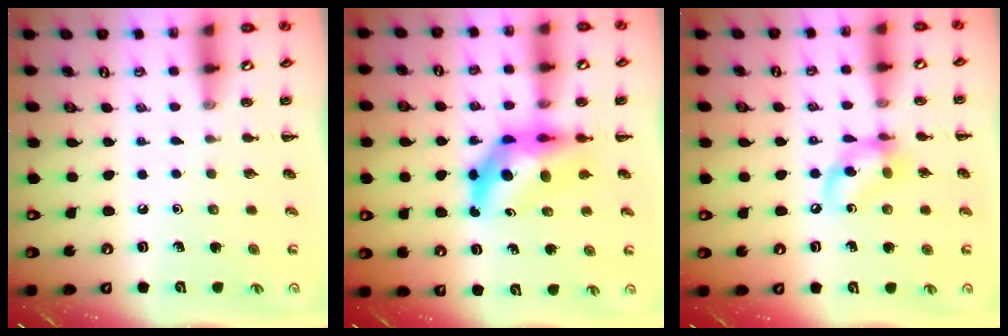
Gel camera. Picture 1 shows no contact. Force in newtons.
{"total": 9.2, "press": 8.6, "slide": 3.1}
{"total": 10.7, "press": 10.5, "slide": 2.0}